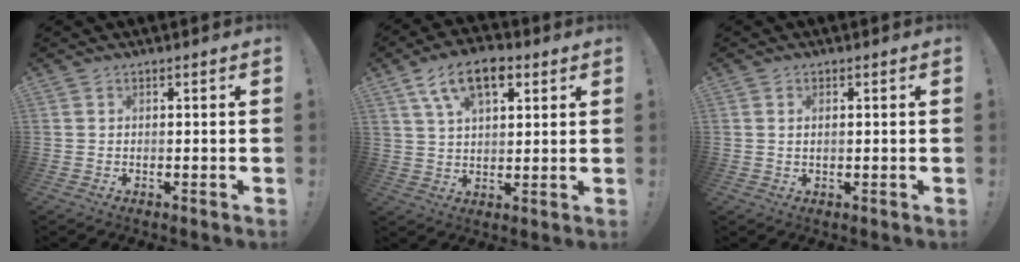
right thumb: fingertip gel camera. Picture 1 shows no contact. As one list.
[{"total": 12.1, "force": [5.9, 6.2, 8.5], "torque": [-0.141, -0.004, 0.108]}, {"total": 1.3, "force": [0.4, 0.3, 1.2], "torque": [-0.023, 0.002, 0.007]}]